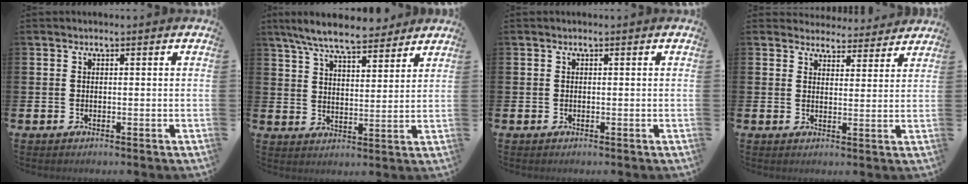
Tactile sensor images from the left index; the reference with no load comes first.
{"total": 8.3, "force": [7.5, 1.6, 3.2], "torque": [-0.081, -0.030, 0.136]}
{"total": 0.0}
{"total": 4.0, "force": [3.9, 1.0, -0.1], "torque": [0.001, -0.030, 0.067]}